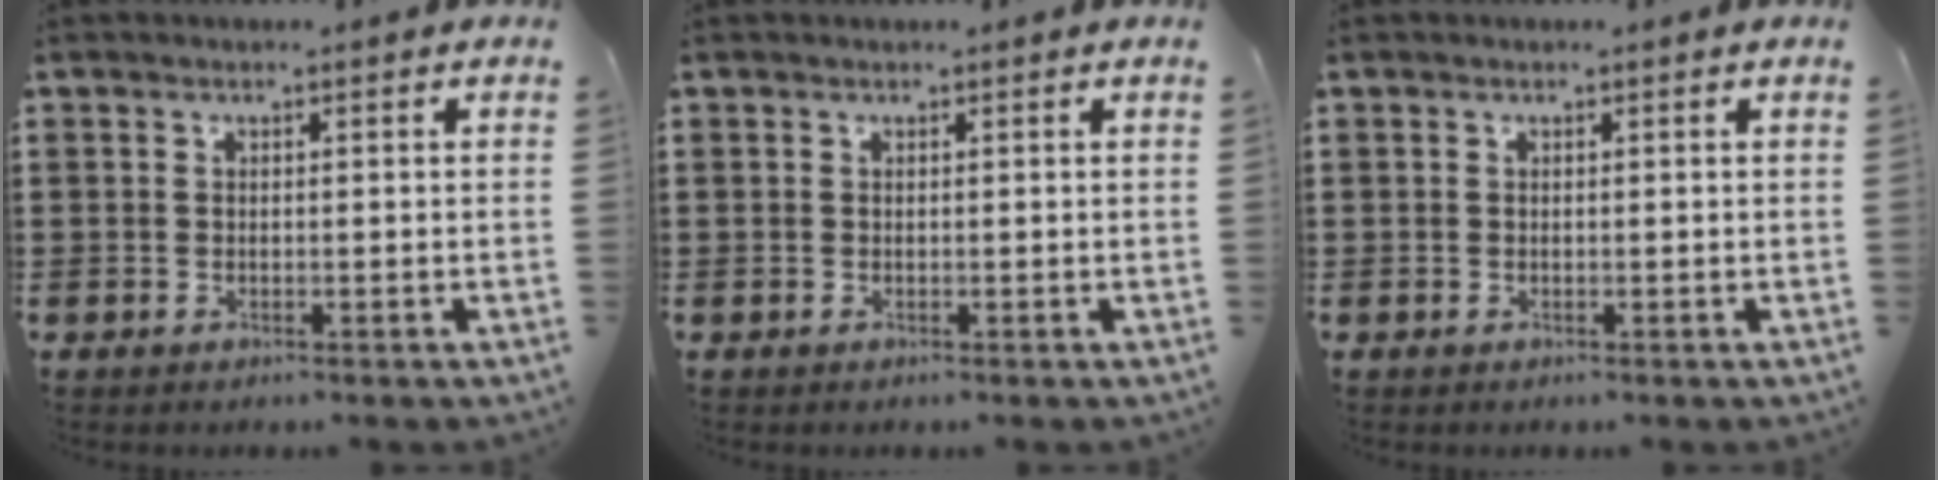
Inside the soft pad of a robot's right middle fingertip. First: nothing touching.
{"total": 0.0}
{"total": 0.0}